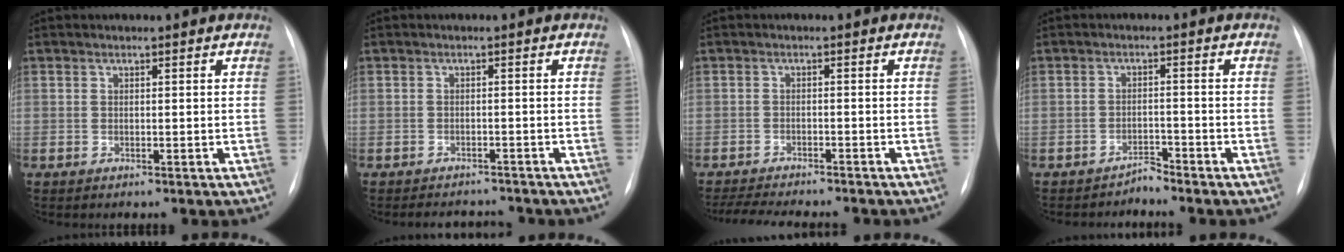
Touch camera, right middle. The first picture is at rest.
{"total": 4.4, "force": [-4.2, 1.2, 0.5], "torque": [-0.001, 0.003, -0.055]}
{"total": 10.9, "force": [-9.8, 1.5, 4.5], "torque": [-0.067, -0.009, -0.137]}
{"total": 1.7, "force": [-1.7, -0.1, -0.3], "torque": [0.015, -0.005, -0.027]}